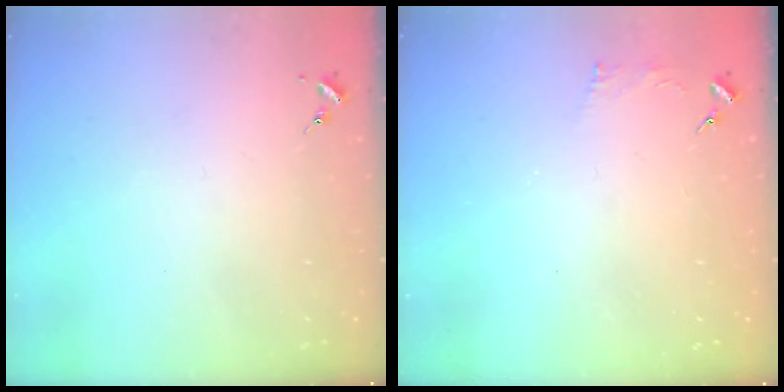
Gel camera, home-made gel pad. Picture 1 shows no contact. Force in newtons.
{"total": 2.4, "press": 2.4, "slide": 0.3}